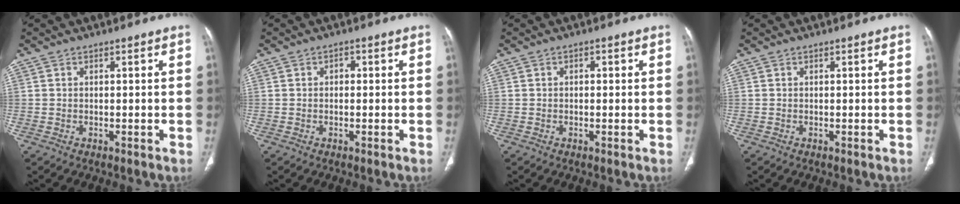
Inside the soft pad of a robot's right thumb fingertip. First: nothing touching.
{"total": 1.2, "force": [0.0, 0.9, 0.8], "torque": [-0.008, 0.004, -0.003]}
{"total": 1.0, "force": [0.2, 0.6, 0.8], "torque": [-0.013, 0.004, 0.001]}
{"total": 0.0}